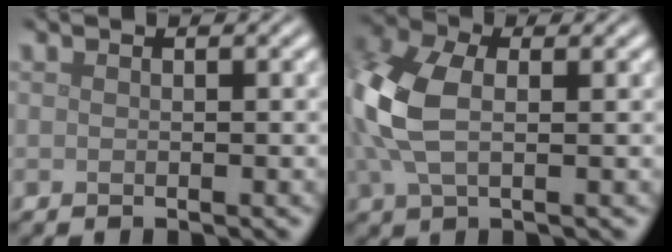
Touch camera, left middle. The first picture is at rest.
{"total": 7.9, "force": [0.6, 4.9, 6.2], "torque": [-0.179, 0.002, 0.009]}